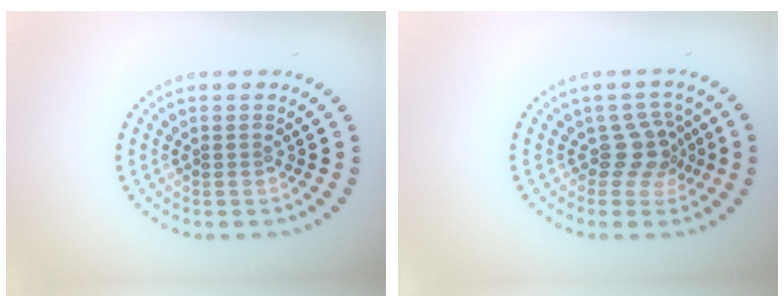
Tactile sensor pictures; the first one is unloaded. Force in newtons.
{"total": 2.7, "press": 2.0, "slide": 1.8}